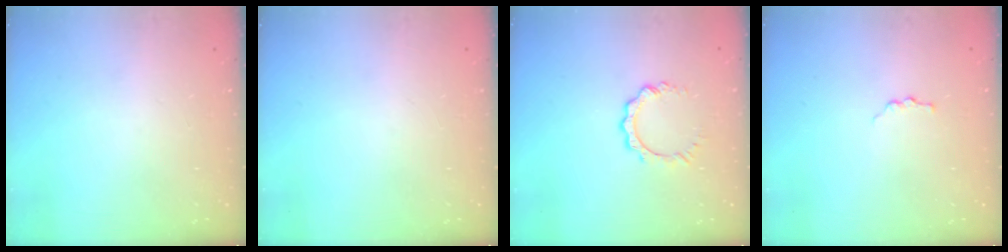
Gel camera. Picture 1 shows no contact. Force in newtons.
{"total": 0.0}
{"total": 5.9, "press": 5.9, "slide": 0.5}
{"total": 2.9, "press": 2.9, "slide": 0.3}